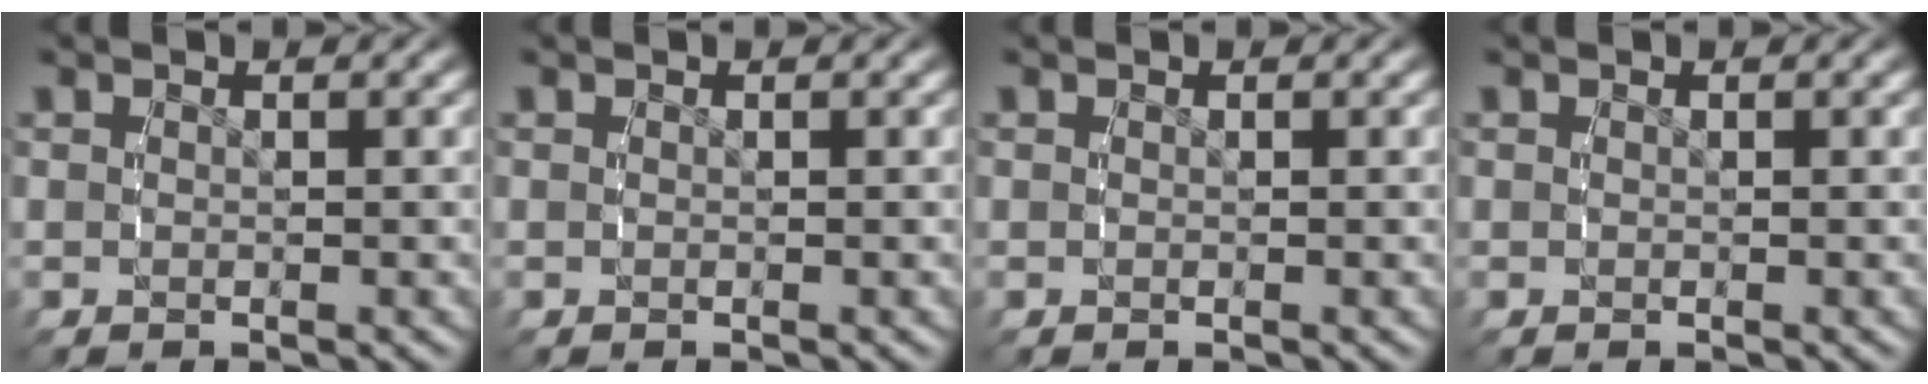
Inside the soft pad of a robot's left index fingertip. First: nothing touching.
{"total": 0.0}
{"total": 0.0}
{"total": 0.0}